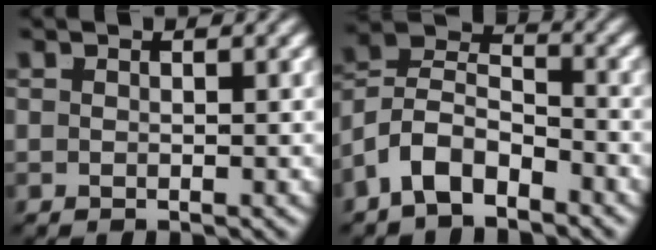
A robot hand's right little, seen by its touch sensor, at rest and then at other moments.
{"total": 9.2, "force": [-1.8, 8.0, 4.1], "torque": [-0.110, -0.028, -0.041]}